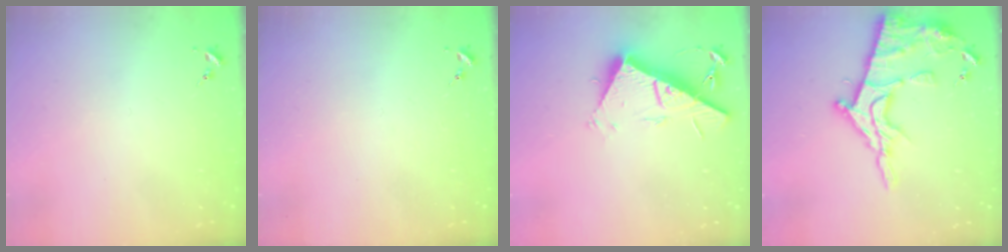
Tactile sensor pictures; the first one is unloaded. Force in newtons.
{"total": 0.0}
{"total": 17.5, "press": 17.5, "slide": 0.4}
{"total": 16.7, "press": 16.7, "slide": 1.6}